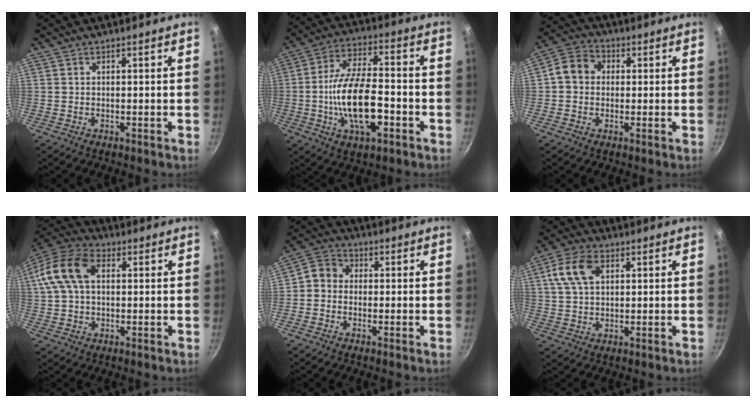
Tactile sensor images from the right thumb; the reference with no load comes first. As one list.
[{"total": 15.8, "force": [-4.2, 6.9, 13.6], "torque": [-0.236, 0.029, -0.078]}, {"total": 6.7, "force": [0.4, 5.8, 3.4], "torque": [-0.036, 0.015, -0.014]}, {"total": 13.1, "force": [2.8, 8.4, 9.7], "torque": [-0.181, 0.027, 0.037]}, {"total": 4.8, "force": [-0.5, 4.1, 2.3], "torque": [-0.026, 0.017, -0.032]}, {"total": 8.6, "force": [2.8, 5.4, 6.0], "torque": [-0.109, 0.010, 0.048]}]